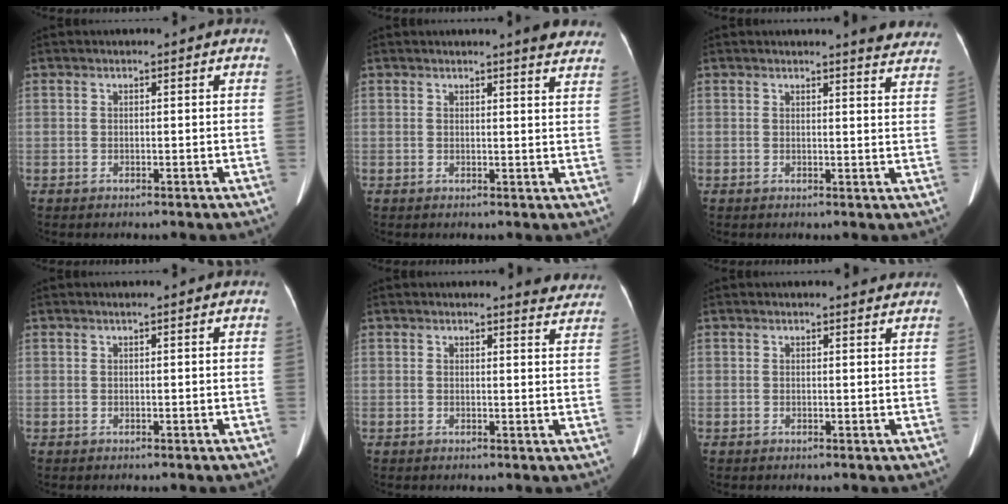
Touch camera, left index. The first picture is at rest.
{"total": 6.2, "force": [5.6, 0.4, 2.6], "torque": [-0.023, -0.011, 0.044]}
{"total": 7.1, "force": [6.8, 0.6, 2.0], "torque": [-0.008, -0.022, 0.051]}
{"total": 0.0}
{"total": 5.1, "force": [5.0, 0.9, 0.7], "torque": [0.004, -0.021, 0.030]}
{"total": 1.9, "force": [1.9, 0.4, 0.1], "torque": [-0.007, -0.003, 0.014]}